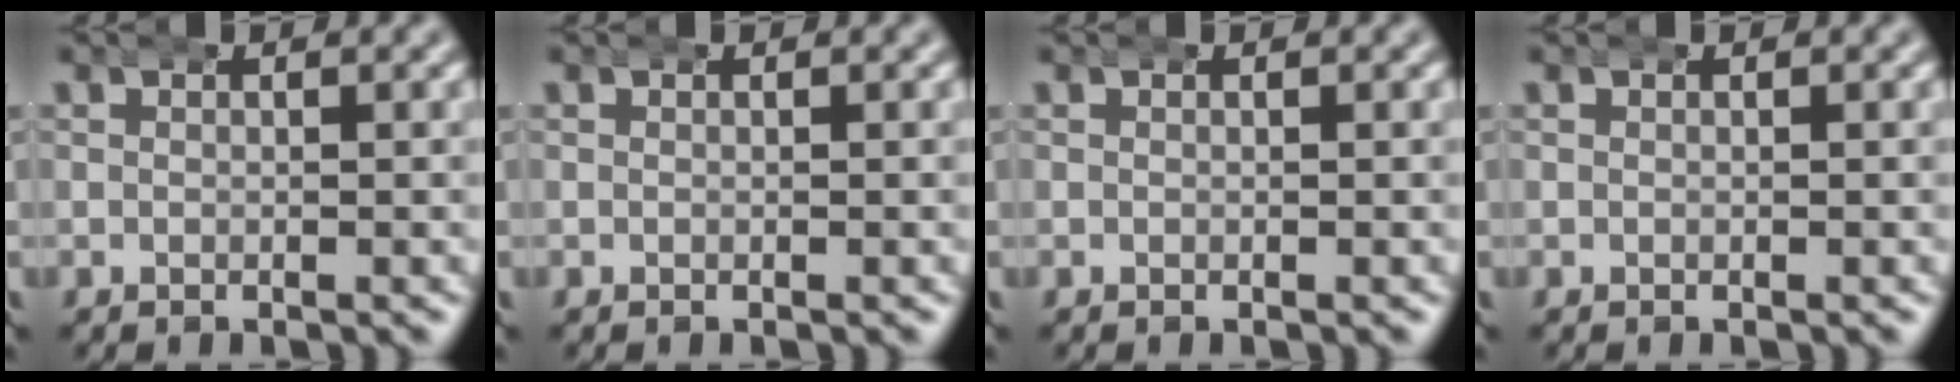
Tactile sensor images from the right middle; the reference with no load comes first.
{"total": 0.0}
{"total": 0.0}
{"total": 0.0}